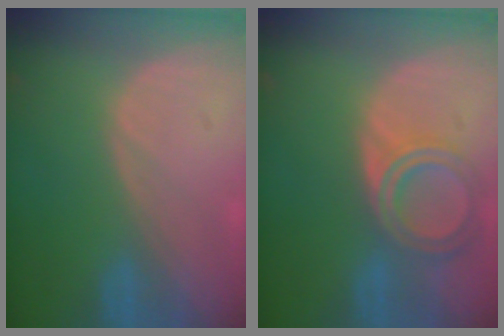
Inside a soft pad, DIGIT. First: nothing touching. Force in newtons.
{"total": 6.5, "press": 5.8, "slide": 2.9}